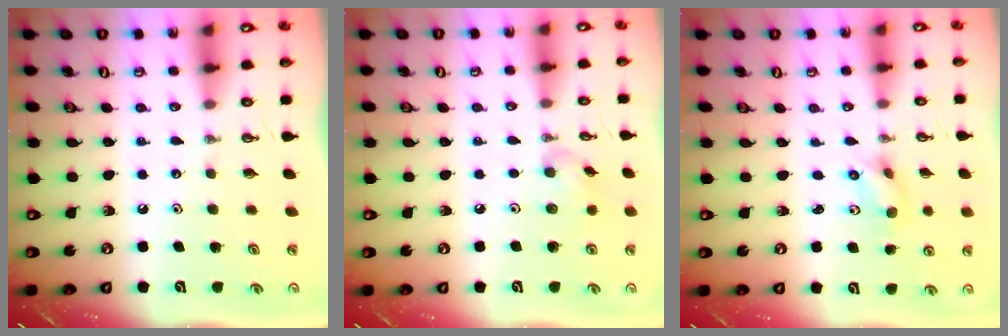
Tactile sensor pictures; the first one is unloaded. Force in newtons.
{"total": 5.9, "press": 5.8, "slide": 1.2}
{"total": 2.9, "press": 1.1, "slide": 2.7}